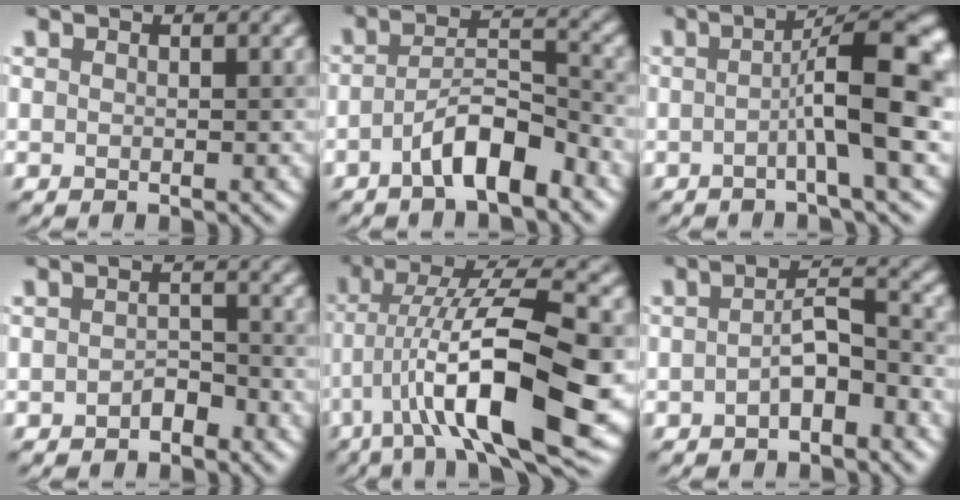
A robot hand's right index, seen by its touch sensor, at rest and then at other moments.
{"total": 5.0, "force": [-2.9, 1.5, 3.8], "torque": [-0.066, 0.013, -0.051]}
{"total": 7.9, "force": [-1.0, 1.2, 7.8], "torque": [-0.112, 0.021, -0.025]}
{"total": 1.6, "force": [-1.2, 0.9, 0.8], "torque": [-0.014, 0.007, -0.020]}
{"total": 13.6, "force": [-3.1, 4.1, 12.6], "torque": [-0.218, 0.016, -0.054]}
{"total": 3.0, "force": [-1.6, 1.0, 2.4], "torque": [-0.042, 0.014, -0.029]}